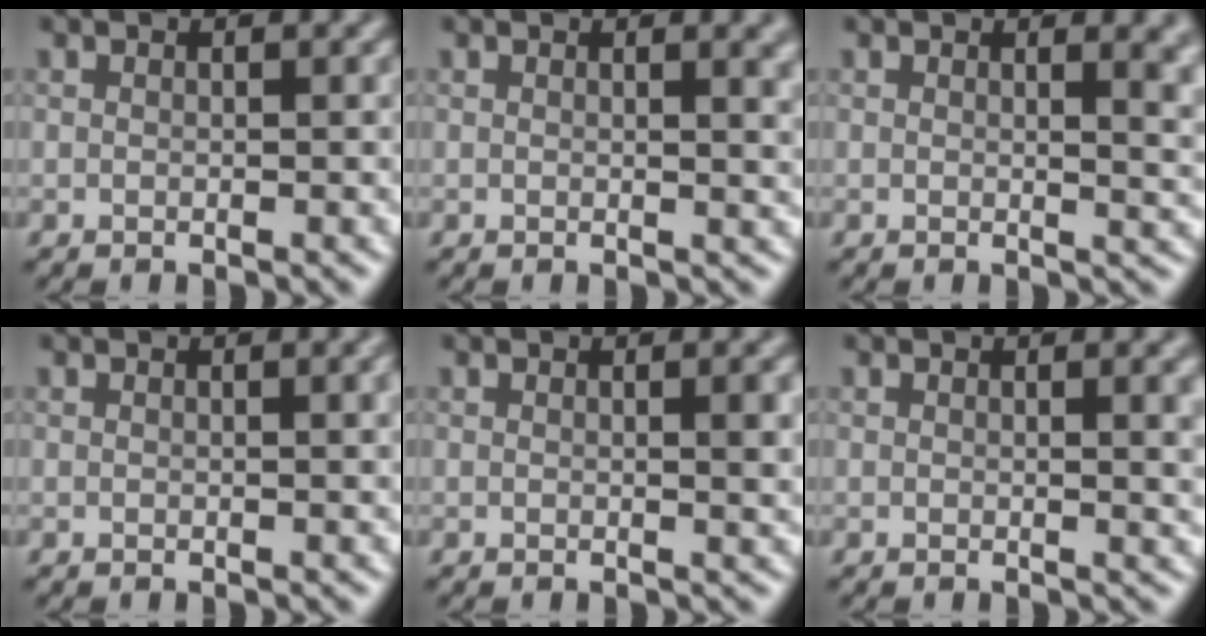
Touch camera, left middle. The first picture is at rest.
{"total": 2.5, "force": [1.0, 0.9, 2.1], "torque": [-0.013, 0.003, 0.011]}
{"total": 3.8, "force": [1.4, 1.6, 3.2], "torque": [-0.022, 0.001, 0.018]}
{"total": 1.7, "force": [0.4, 0.5, 1.6], "torque": [-0.018, 0.004, 0.004]}
{"total": 2.4, "force": [0.4, 0.6, 2.3], "torque": [-0.026, 0.001, 0.002]}
{"total": 2.9, "force": [0.6, 0.9, 2.7], "torque": [-0.024, 0.002, 0.006]}